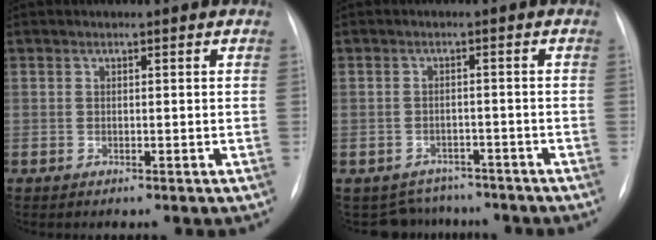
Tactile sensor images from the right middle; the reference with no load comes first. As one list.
[{"total": 6.0, "force": [-5.4, 2.5, -0.7], "torque": [0.010, 0.017, -0.068]}]